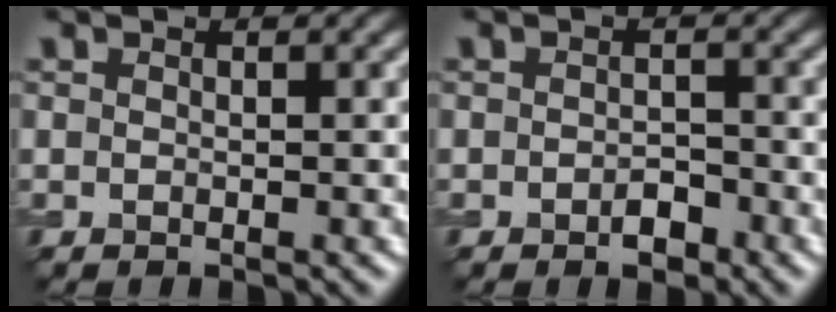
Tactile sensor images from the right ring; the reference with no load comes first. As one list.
[{"total": 1.6, "force": [-0.9, 0.9, 1.0], "torque": [-0.015, 0.000, -0.016]}]